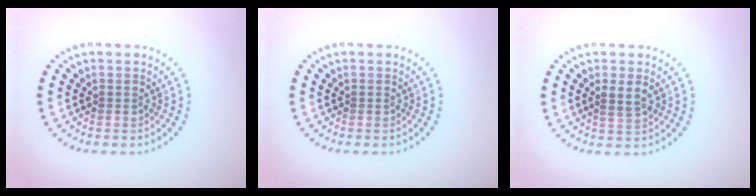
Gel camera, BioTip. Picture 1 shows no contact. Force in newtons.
{"total": 0.0}
{"total": 1.9, "press": 1.8, "slide": 0.5}